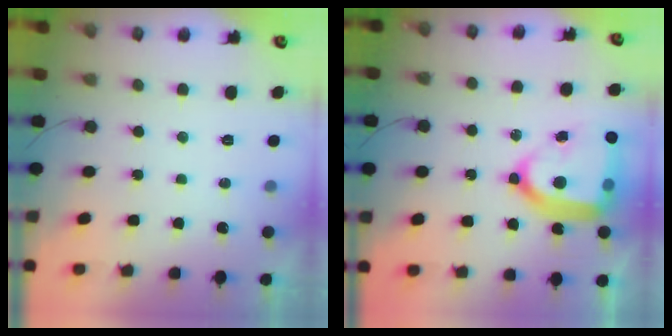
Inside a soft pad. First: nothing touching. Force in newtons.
{"total": 21.3, "press": 21.2, "slide": 2.1}